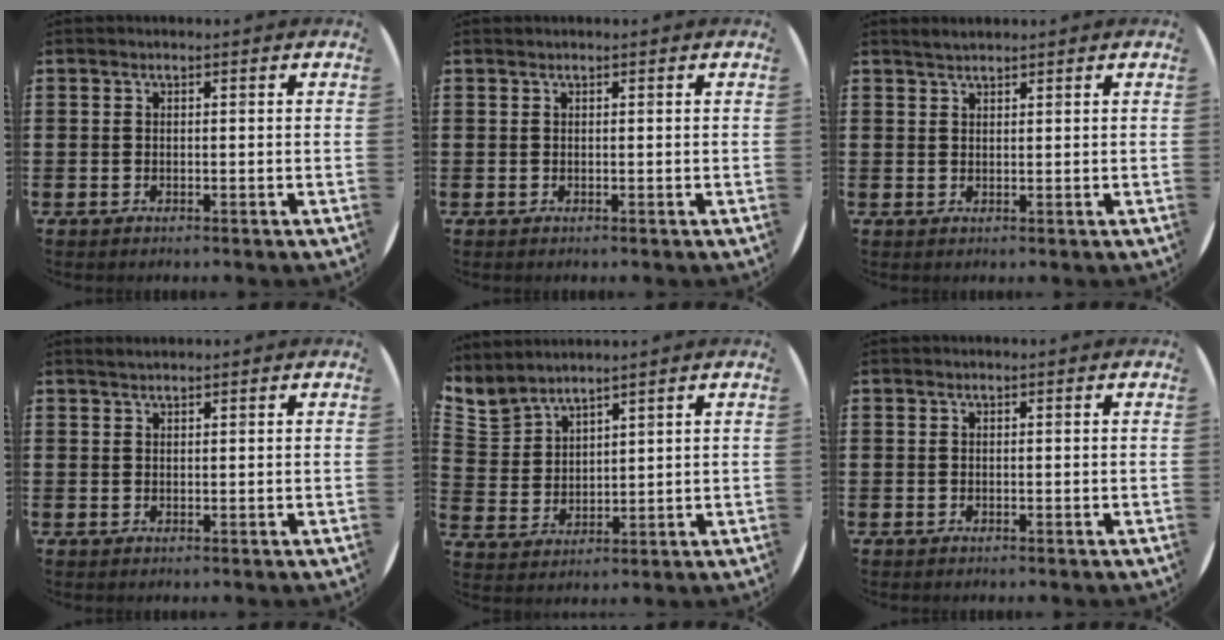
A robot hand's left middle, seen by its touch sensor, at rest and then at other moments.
{"total": 0.0}
{"total": 1.3, "force": [1.3, 0.1, 0.2], "torque": [-0.005, 0.003, 0.025]}
{"total": 0.8, "force": [0.8, 0.0, 0.1], "torque": [-0.001, 0.001, 0.016]}
{"total": 3.8, "force": [3.7, 0.6, -0.3], "torque": [-0.007, -0.020, 0.070]}
{"total": 0.0}